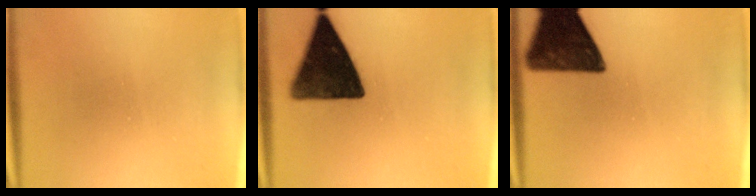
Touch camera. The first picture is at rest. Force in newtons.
{"total": 14.0}
{"total": 13.8}